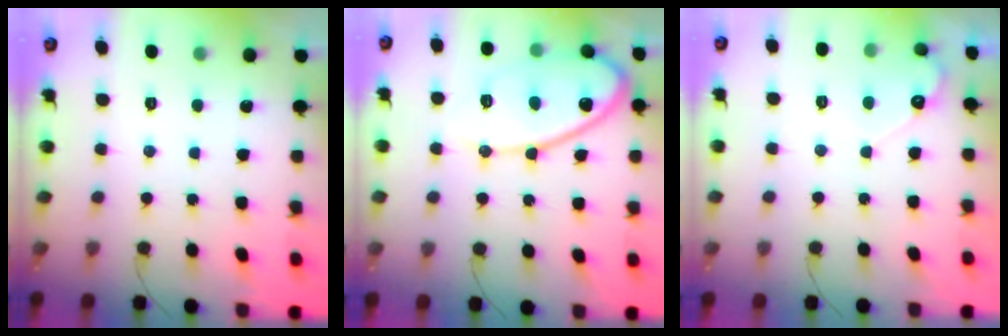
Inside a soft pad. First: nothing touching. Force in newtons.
{"total": 14.5, "press": 14.4, "slide": 1.3}
{"total": 4.3, "press": 4.3, "slide": 0.3}